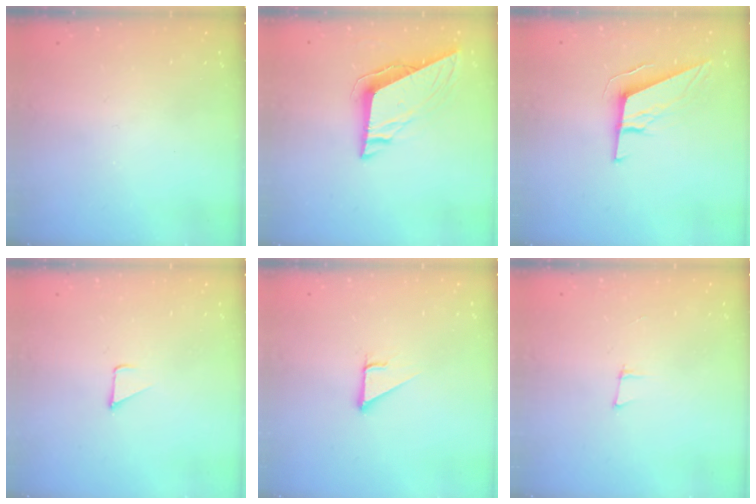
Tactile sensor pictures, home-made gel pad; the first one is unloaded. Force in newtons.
{"total": 8.9, "press": 8.8, "slide": 1.2}
{"total": 11.2, "press": 11.0, "slide": 2.4}
{"total": 1.8, "press": 1.7, "slide": 0.1}
{"total": 2.9, "press": 2.9, "slide": 0.1}
{"total": 5.8, "press": 5.1, "slide": 2.8}